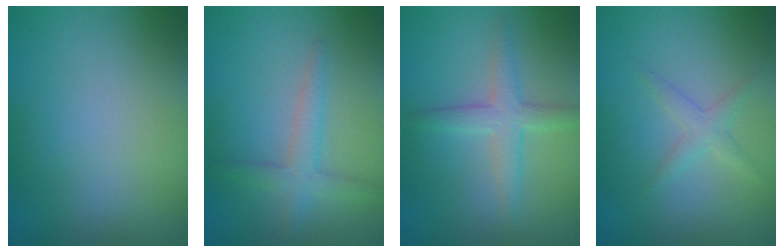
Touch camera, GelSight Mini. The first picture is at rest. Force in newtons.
{"total": 2.5, "press": 2.5, "slide": 0.1}
{"total": 2.9, "press": 2.9, "slide": 0.1}
{"total": 1.6, "press": 1.6, "slide": 0.1}